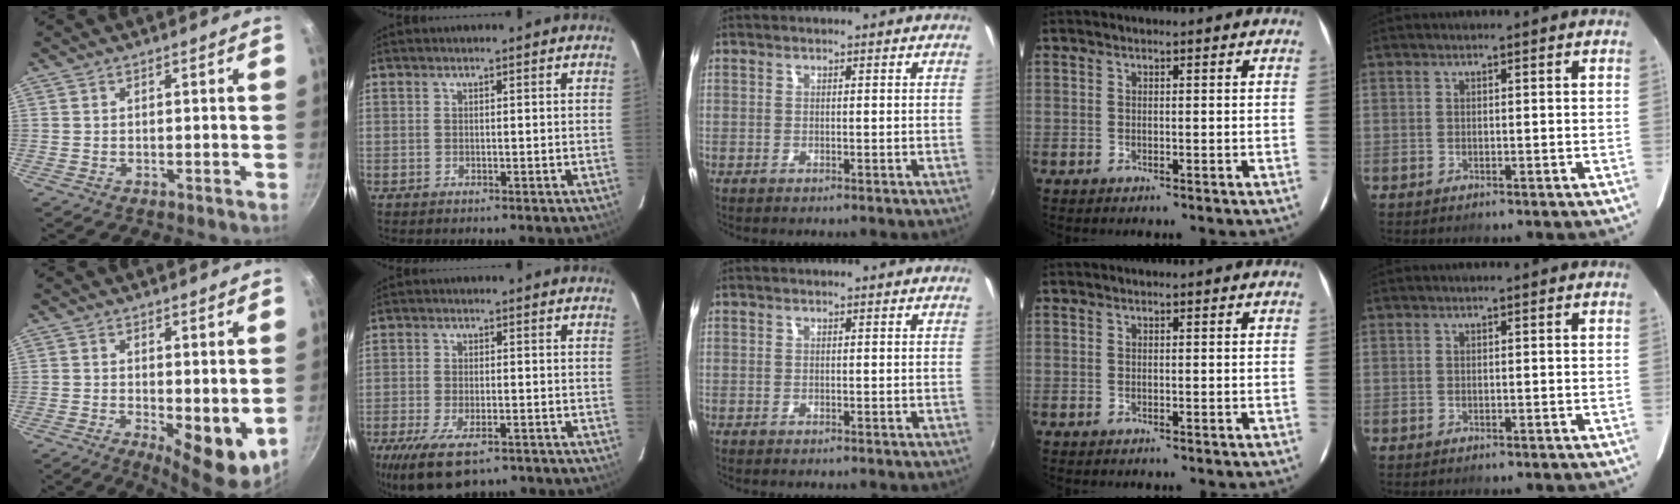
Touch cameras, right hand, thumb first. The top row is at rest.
{"thumb": {"total": 8.3, "force": [-0.1, 3.2, 7.7], "torque": [-0.100, -0.018, 0.007]}, "index": {"total": 12.0, "force": [-8.0, 4.7, 7.7], "torque": [-0.174, -0.034, -0.135]}}